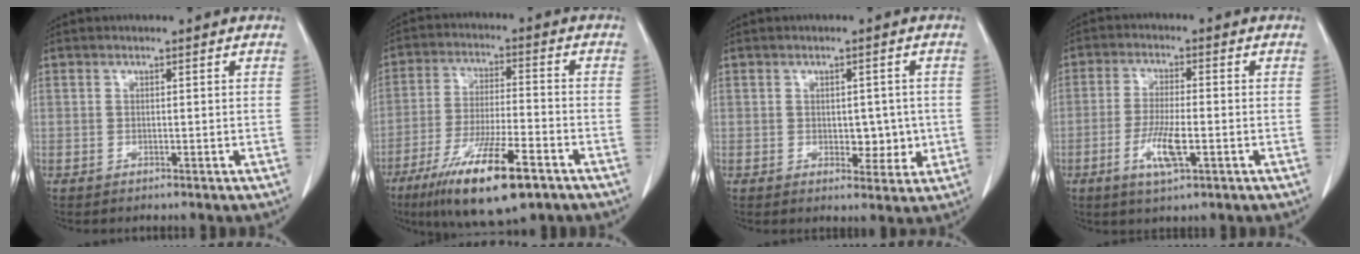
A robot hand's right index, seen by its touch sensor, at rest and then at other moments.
{"total": 15.5, "force": [-9.2, 2.7, 12.2], "torque": [-0.224, -0.031, -0.156]}
{"total": 4.4, "force": [-0.1, 2.8, 3.4], "torque": [-0.032, 0.001, 0.009]}
{"total": 6.5, "force": [-2.3, 1.3, 5.9], "torque": [-0.118, -0.008, -0.038]}